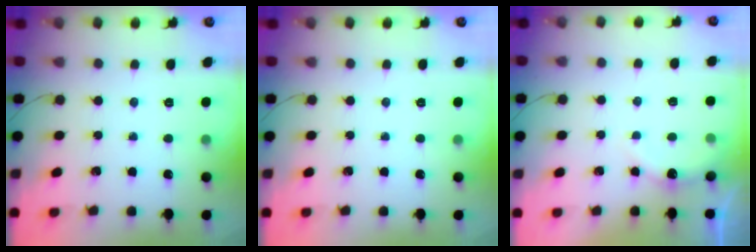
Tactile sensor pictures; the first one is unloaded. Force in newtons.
{"total": 0.0}
{"total": 6.8, "press": 6.6, "slide": 1.3}